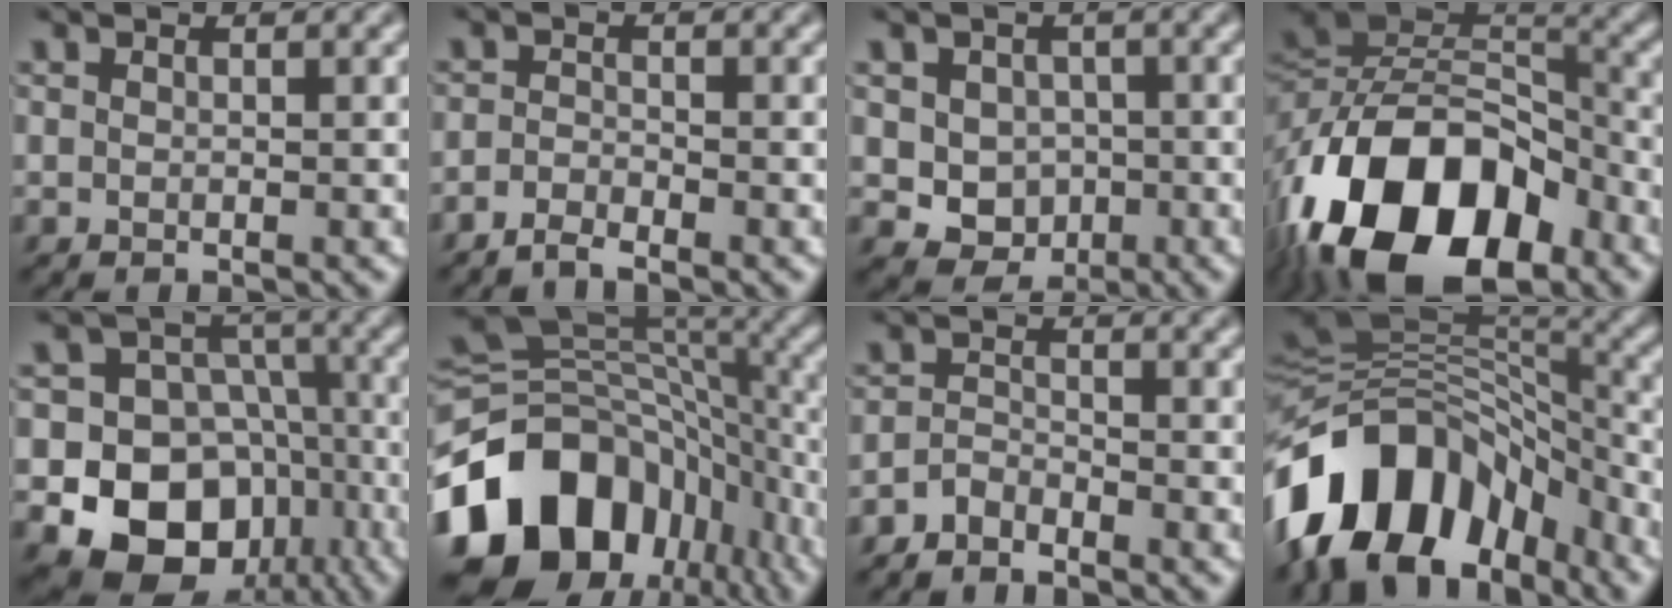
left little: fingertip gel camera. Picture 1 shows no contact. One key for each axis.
{"total": 1.8, "fx": -1.6, "fy": 0.2, "fz": 0.7, "tx": -0.017, "ty": 0.002, "tz": -0.038}
{"total": 4.3, "fx": -0.7, "fy": 3.9, "fz": 1.9, "tx": -0.020, "ty": -0.002, "tz": -0.023}
{"total": 16.6, "fx": -8.4, "fy": 9.7, "fz": 10.6, "tx": -0.198, "ty": 0.006, "tz": -0.159}
{"total": 14.6, "fx": -5.9, "fy": 12.1, "fz": 5.6, "tx": -0.091, "ty": -0.019, "tz": -0.109}
{"total": 16.2, "fx": -7.8, "fy": 11.3, "fz": 8.7, "tx": -0.181, "ty": -0.005, "tz": -0.137}
{"total": 1.8, "fx": -1.7, "fy": 0.5, "fz": 0.3, "tx": -0.007, "ty": 0.008, "tz": -0.039}
{"total": 13.4, "fx": -7.7, "fy": 8.4, "fz": 7.0, "tx": -0.129, "ty": 0.025, "tz": -0.146}